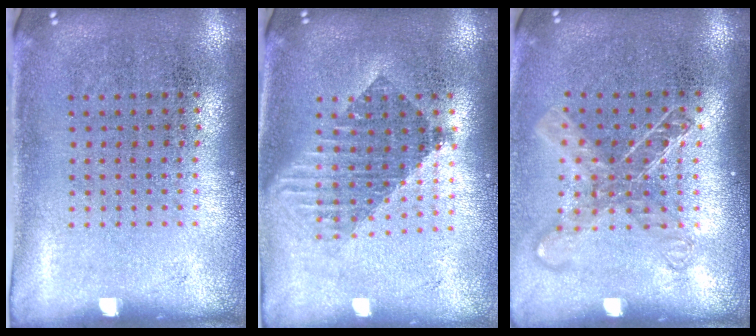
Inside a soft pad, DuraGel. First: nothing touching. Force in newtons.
{"total": 1.7, "press": 1.4, "slide": 1.0}
{"total": 1.5, "press": 1.2, "slide": 0.8}